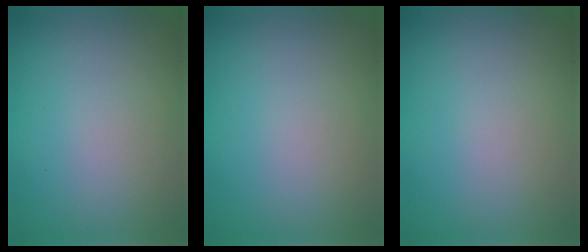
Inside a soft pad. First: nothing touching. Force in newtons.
{"total": 0.0}
{"total": 0.0}